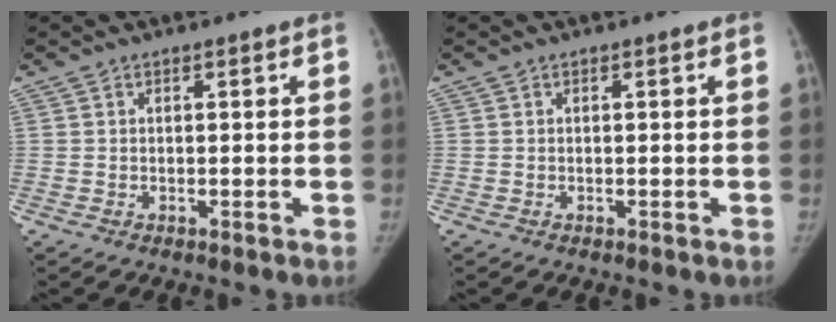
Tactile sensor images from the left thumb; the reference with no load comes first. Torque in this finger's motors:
{"motor_torque": [0.08, -0.36, 0.26, -0.09, 0.05]}